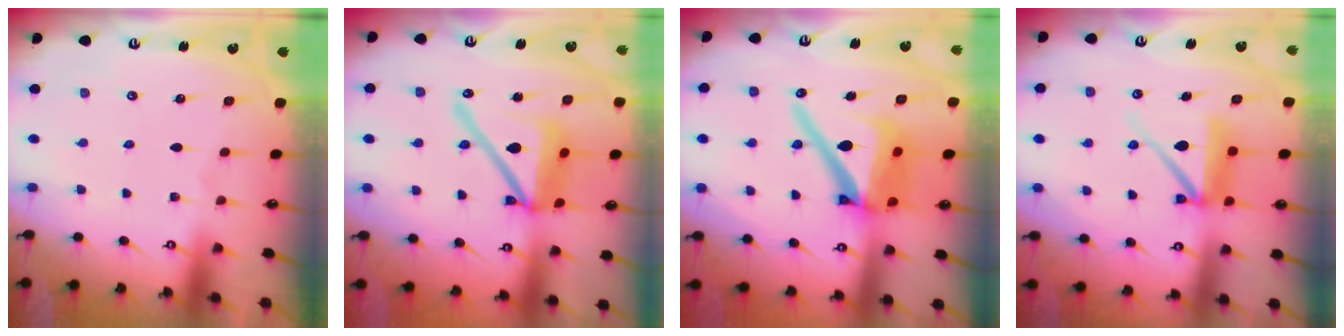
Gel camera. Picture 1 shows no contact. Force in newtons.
{"total": 15.2, "press": 14.9, "slide": 2.7}
{"total": 16.6, "press": 16.5, "slide": 1.9}
{"total": 10.0, "press": 9.9, "slide": 1.0}